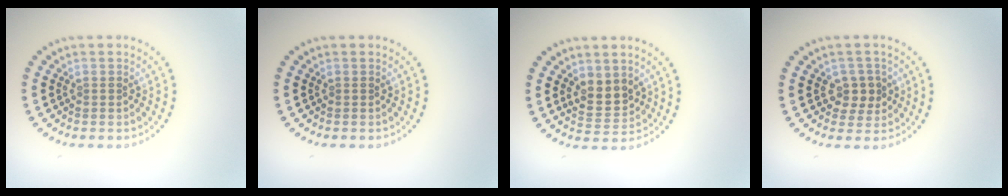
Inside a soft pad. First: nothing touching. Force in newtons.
{"total": 0.0}
{"total": 2.9, "press": 2.7, "slide": 1.1}
{"total": 2.2, "press": 2.1, "slide": 0.6}